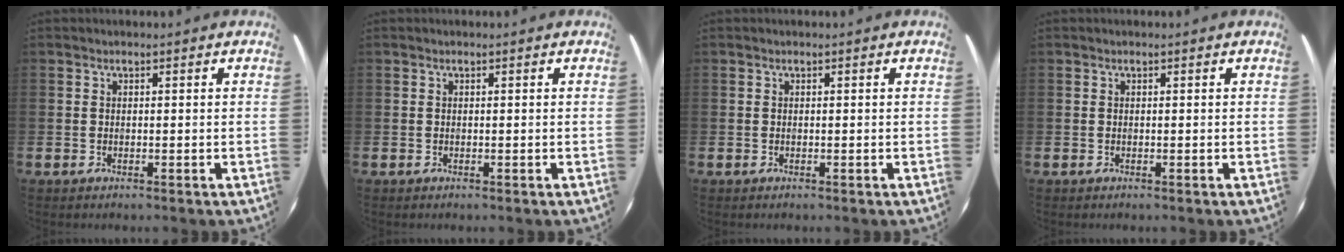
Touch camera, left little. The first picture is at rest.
{"total": 0.0}
{"total": 0.0}
{"total": 0.0}